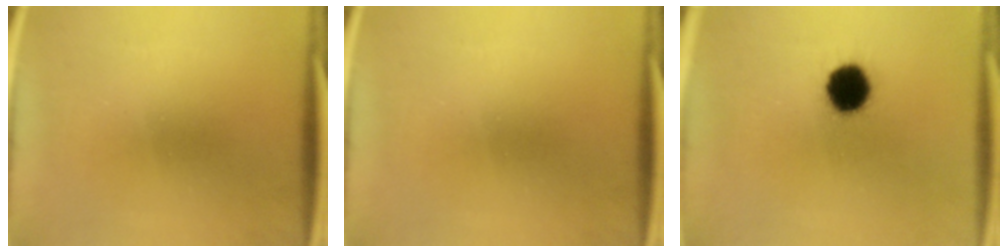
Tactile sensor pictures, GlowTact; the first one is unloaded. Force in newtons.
{"total": 0.0}
{"total": 10.4}